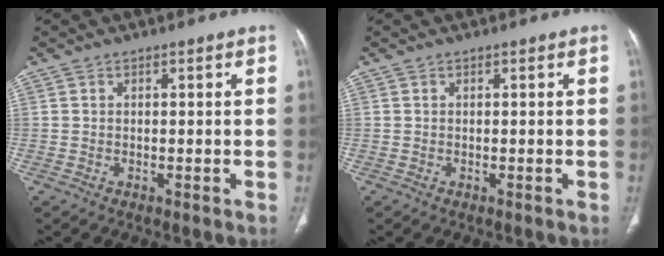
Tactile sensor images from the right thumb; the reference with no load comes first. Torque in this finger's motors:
{"motor_torque": [0.00, 0.00, -0.07, -0.06, 0.00]}